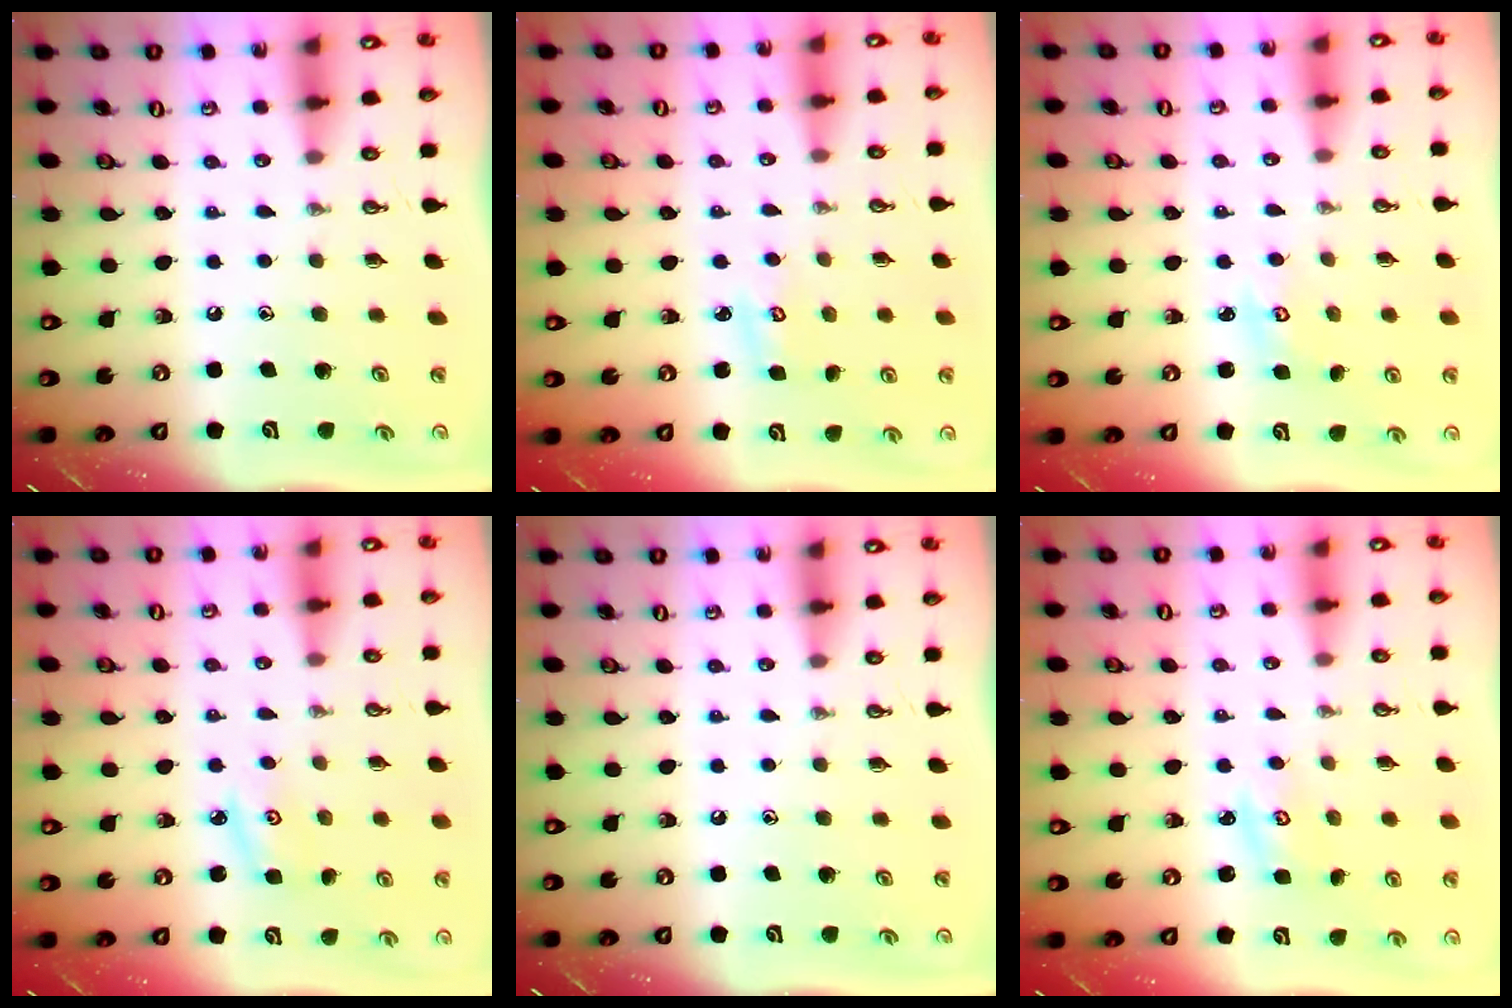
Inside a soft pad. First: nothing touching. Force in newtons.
{"total": 2.5, "press": 2.5, "slide": 0.3}
{"total": 2.7, "press": 2.7, "slide": 0.4}
{"total": 4.7, "press": 4.6, "slide": 0.6}
{"total": 0.0}
{"total": 3.1, "press": 3.1, "slide": 0.4}